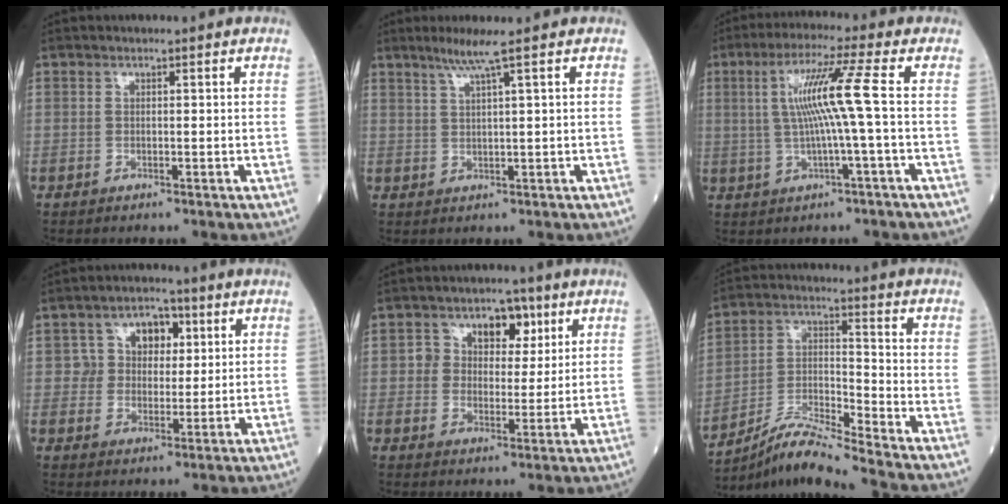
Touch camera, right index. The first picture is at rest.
{"total": 3.5, "force": [2.2, -1.1, 2.5], "torque": [-0.055, -0.005, 0.049]}
{"total": 8.7, "force": [0.6, -1.6, 8.5], "torque": [-0.165, 0.012, 0.016]}
{"total": 6.4, "force": [1.9, 5.3, 3.0], "torque": [-0.033, 0.020, 0.031]}
{"total": 7.3, "force": [2.8, 5.3, 4.2], "torque": [-0.052, 0.020, 0.042]}
{"total": 8.1, "force": [-7.5, -1.5, 2.6], "torque": [-0.058, -0.002, -0.140]}